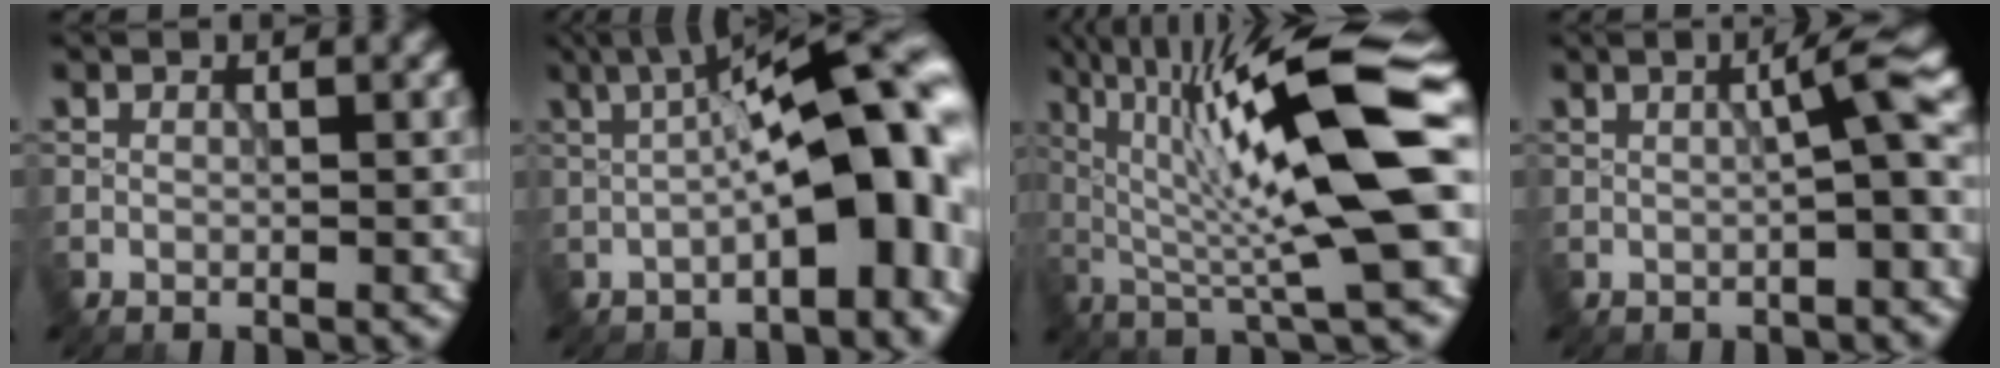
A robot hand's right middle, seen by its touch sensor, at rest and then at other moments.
{"total": 13.3, "force": [-0.2, 5.0, 12.3], "torque": [-0.155, 0.022, -0.005]}
{"total": 16.3, "force": [2.8, 3.4, 15.8], "torque": [-0.248, 0.011, 0.049]}
{"total": 3.9, "force": [0.2, 0.6, 3.9], "torque": [-0.054, 0.011, 0.004]}